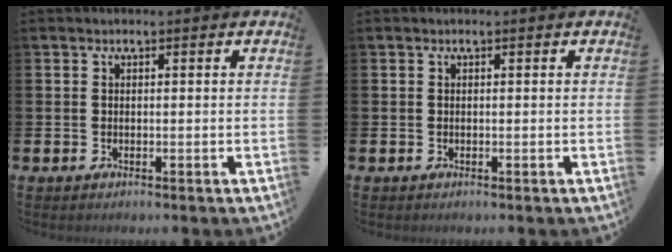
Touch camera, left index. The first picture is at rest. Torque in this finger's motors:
{"motor_torque": [-0.07, 0.06, 0.00, 0.01]}